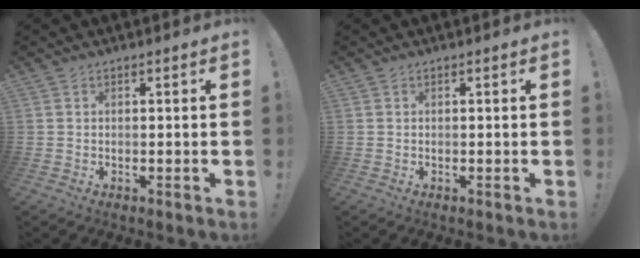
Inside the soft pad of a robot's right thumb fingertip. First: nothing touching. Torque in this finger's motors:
{"motor_torque": [0.00, 0.00, -0.11, 0.12, 0.00]}